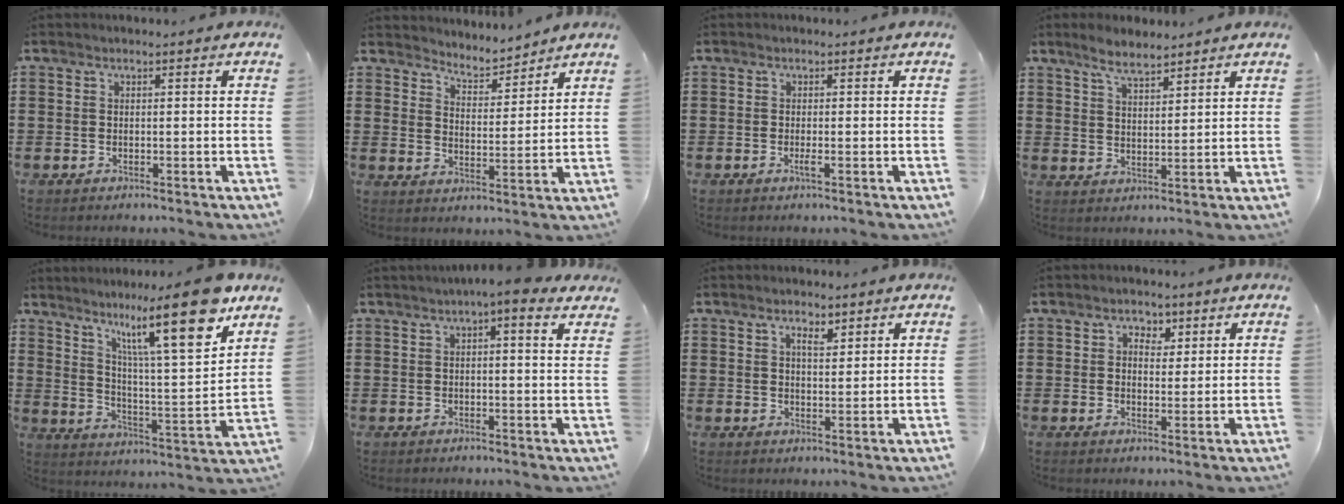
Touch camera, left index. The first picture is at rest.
{"total": 4.2, "force": [4.2, 0.6, -0.2], "torque": [-0.019, -0.024, 0.072]}
{"total": 1.0, "force": [-0.3, -0.1, 1.0], "torque": [-0.018, -0.006, -0.004]}
{"total": 4.7, "force": [4.1, 1.1, 1.9], "torque": [-0.049, -0.002, 0.077]}
{"total": 16.7, "force": [11.3, 2.8, 12.0], "torque": [-0.217, -0.049, 0.178]}
{"total": 3.6, "force": [2.4, 0.0, 2.7], "torque": [-0.049, -0.003, 0.039]}
{"total": 2.9, "force": [2.0, 1.3, 1.7], "torque": [-0.030, 0.002, 0.035]}
{"total": 2.7, "force": [1.4, 2.2, 0.9], "torque": [-0.022, 0.009, 0.020]}